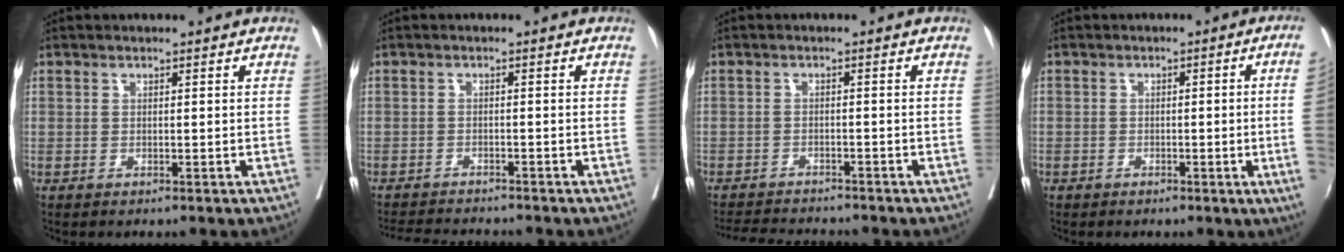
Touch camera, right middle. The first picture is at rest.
{"total": 6.9, "force": [-6.6, 0.4, 1.9], "torque": [-0.026, -0.008, -0.102]}
{"total": 8.0, "force": [-7.7, 0.9, 2.3], "torque": [-0.035, -0.007, -0.114]}
{"total": 6.1, "force": [-0.6, -1.0, 6.0], "torque": [-0.064, 0.002, -0.009]}